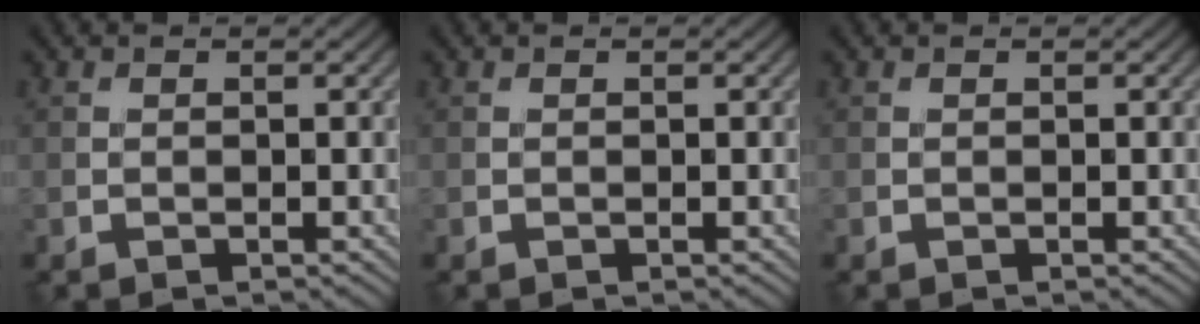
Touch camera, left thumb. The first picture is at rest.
{"total": 0.0}
{"total": 0.0}